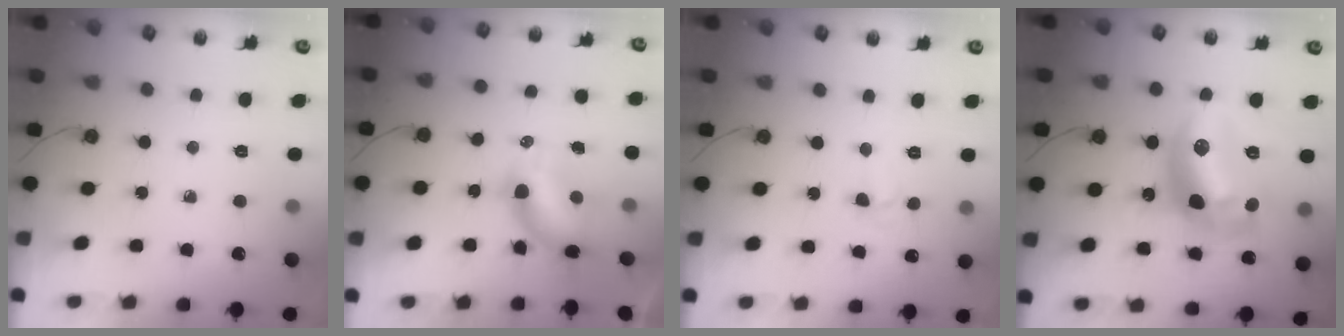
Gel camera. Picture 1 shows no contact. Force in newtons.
{"total": 8.0, "press": 7.0, "slide": 3.9}
{"total": 3.7, "press": 2.0, "slide": 3.1}
{"total": 16.1, "press": 16.0, "slide": 1.0}